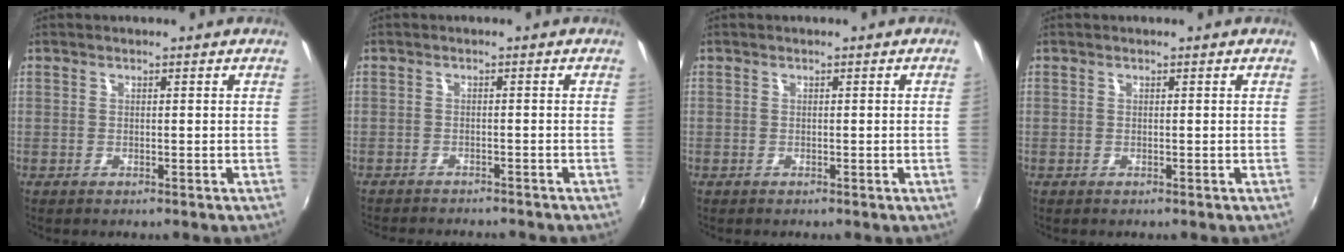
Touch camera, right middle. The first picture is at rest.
{"total": 6.2, "force": [-5.7, 1.0, 2.0], "torque": [-0.052, -0.014, -0.084]}
{"total": 0.6, "force": [0.1, -0.4, 0.4], "torque": [-0.004, -0.002, 0.000]}
{"total": 0.0}